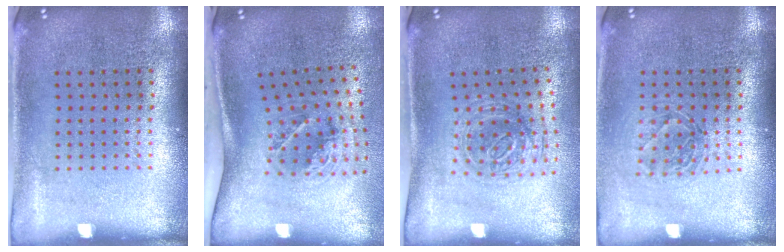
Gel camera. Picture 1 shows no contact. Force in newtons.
{"total": 2.1, "press": 1.3, "slide": 1.6}
{"total": 1.1, "press": 1.1, "slide": 0.3}
{"total": 1.3, "press": 1.1, "slide": 0.8}